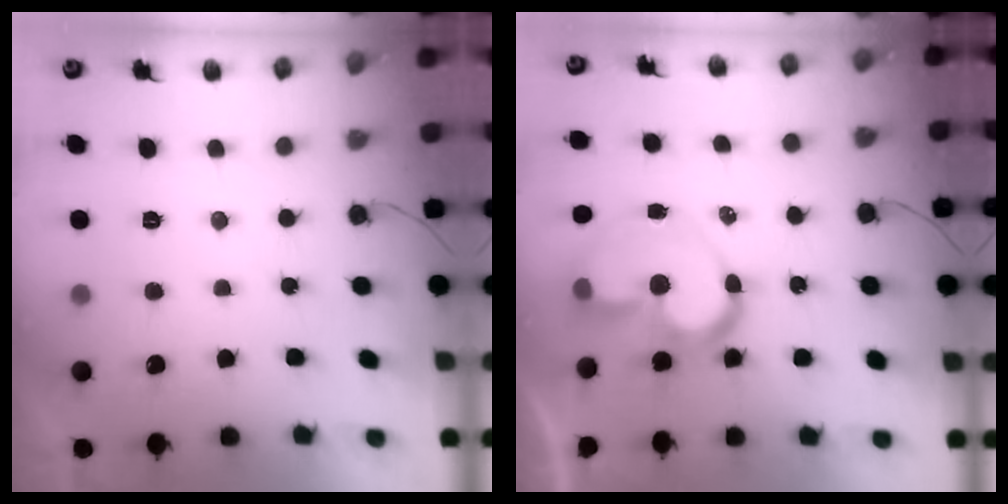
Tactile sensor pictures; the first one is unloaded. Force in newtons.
{"total": 12.3, "press": 12.2, "slide": 2.0}